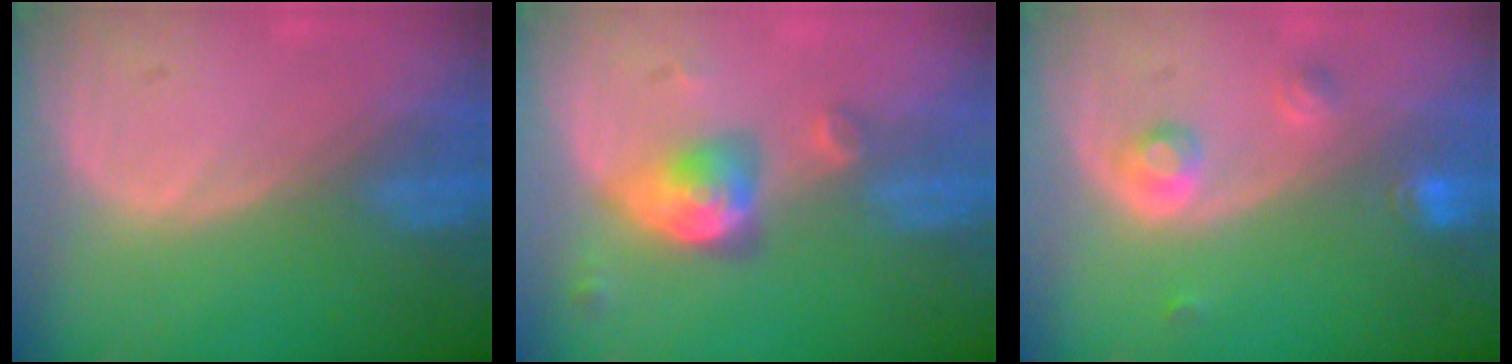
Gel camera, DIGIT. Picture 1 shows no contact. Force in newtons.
{"total": 5.0, "press": 4.9, "slide": 0.4}
{"total": 3.6, "press": 3.3, "slide": 1.5}